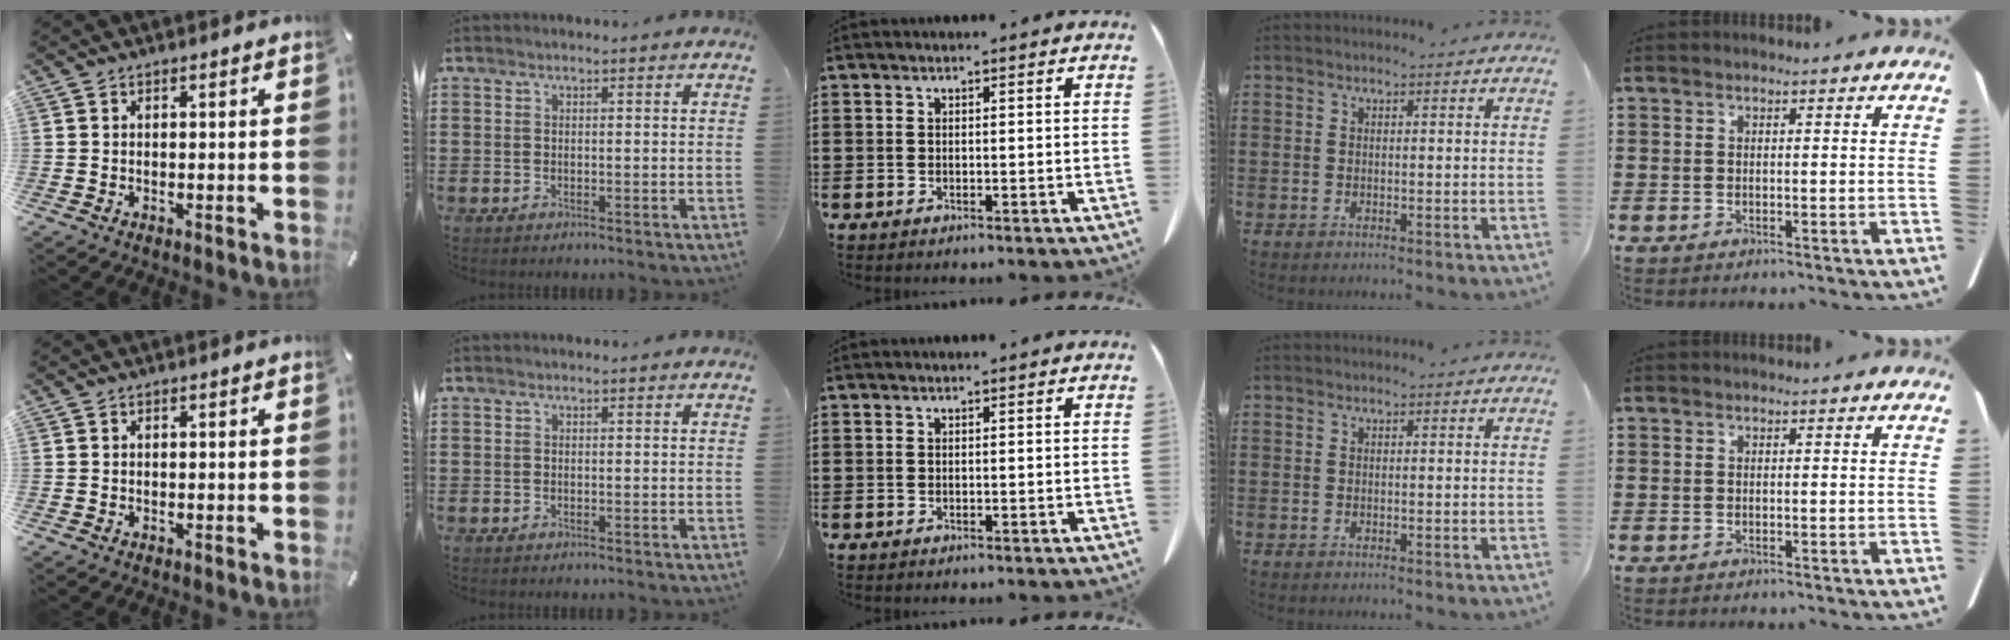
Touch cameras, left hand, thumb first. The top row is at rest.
{}